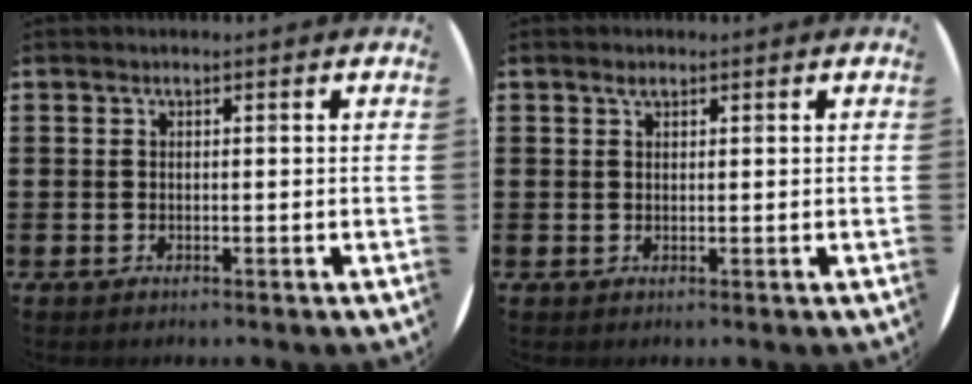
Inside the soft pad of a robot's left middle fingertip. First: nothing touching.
{"total": 0.9, "force": [0.6, 0.4, 0.4], "torque": [-0.001, 0.000, 0.010]}